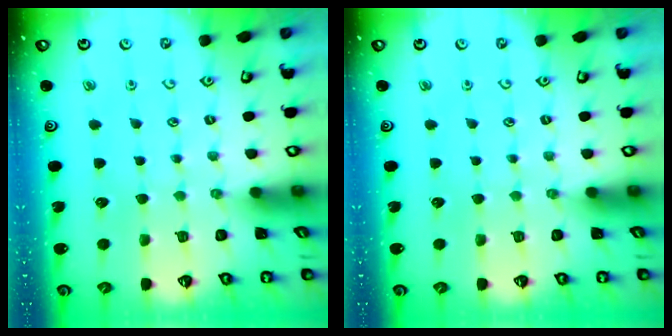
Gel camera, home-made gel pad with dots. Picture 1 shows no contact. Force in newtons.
{"total": 0.0}